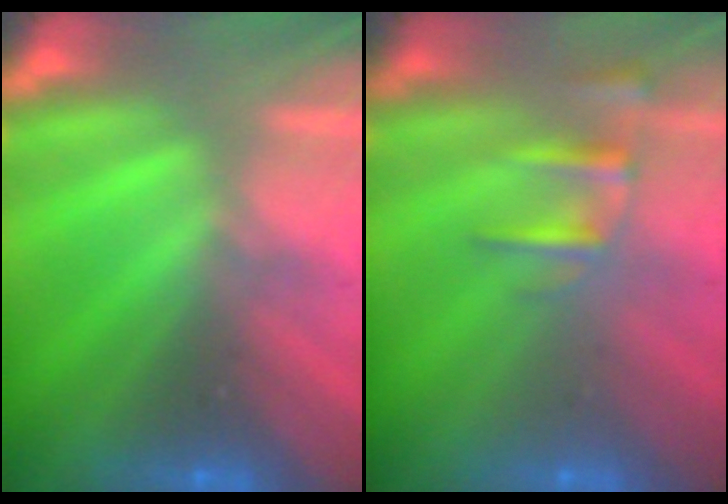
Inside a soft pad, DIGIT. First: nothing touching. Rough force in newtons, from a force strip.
{"total": 2.4}